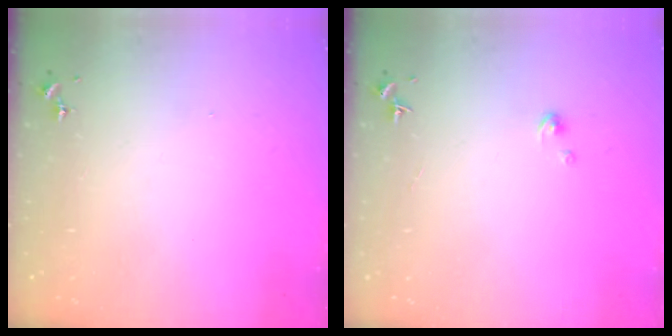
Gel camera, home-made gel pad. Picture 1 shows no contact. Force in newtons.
{"total": 1.8, "press": 1.8, "slide": 0.2}